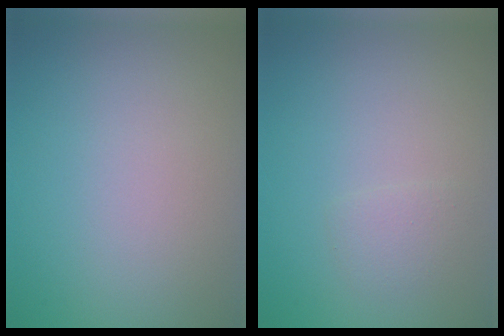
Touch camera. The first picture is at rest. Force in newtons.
{"total": 1.2, "press": 1.2, "slide": 0.1}